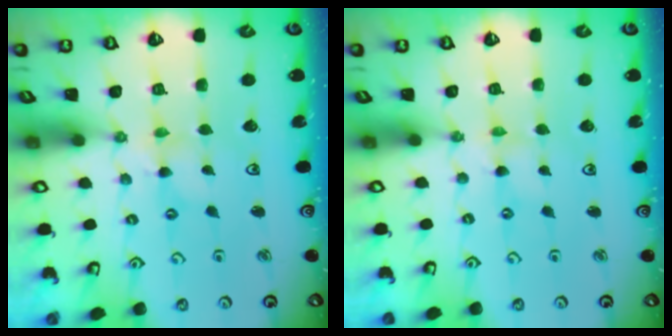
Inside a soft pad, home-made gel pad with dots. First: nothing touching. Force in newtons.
{"total": 0.0}